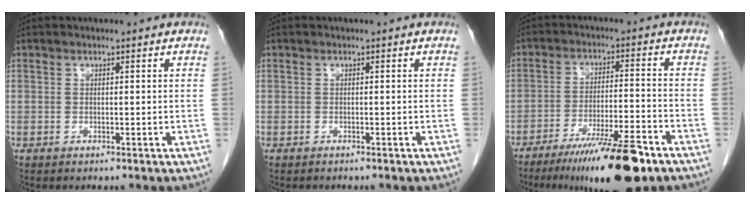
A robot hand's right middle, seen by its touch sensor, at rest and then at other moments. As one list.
[{"total": 0.8, "force": [-0.7, 0.2, 0.3], "torque": [-0.009, -0.002, -0.010]}, {"total": 14.0, "force": [-9.7, 1.4, 10.0], "torque": [-0.151, -0.023, -0.159]}]